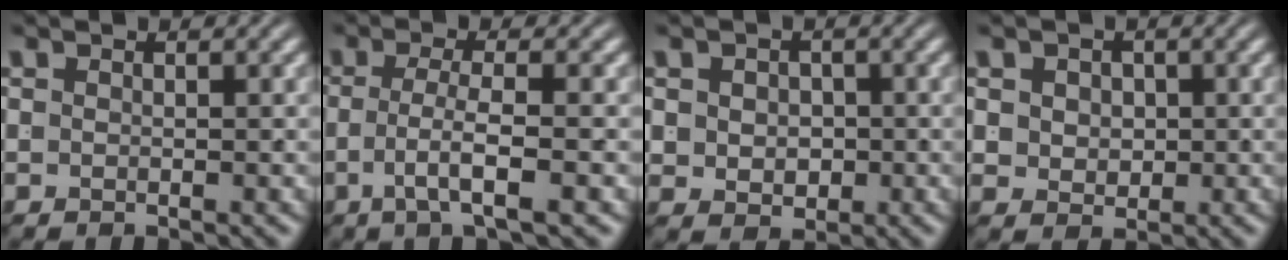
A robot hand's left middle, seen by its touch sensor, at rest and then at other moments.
{"total": 3.5, "force": [-1.4, 0.0, 3.2], "torque": [-0.056, -0.011, -0.018]}
{"total": 2.8, "force": [-0.1, 2.3, 1.5], "torque": [-0.028, -0.018, 0.012]}
{"total": 2.8, "force": [0.6, 2.4, 1.4], "torque": [-0.030, -0.012, 0.019]}